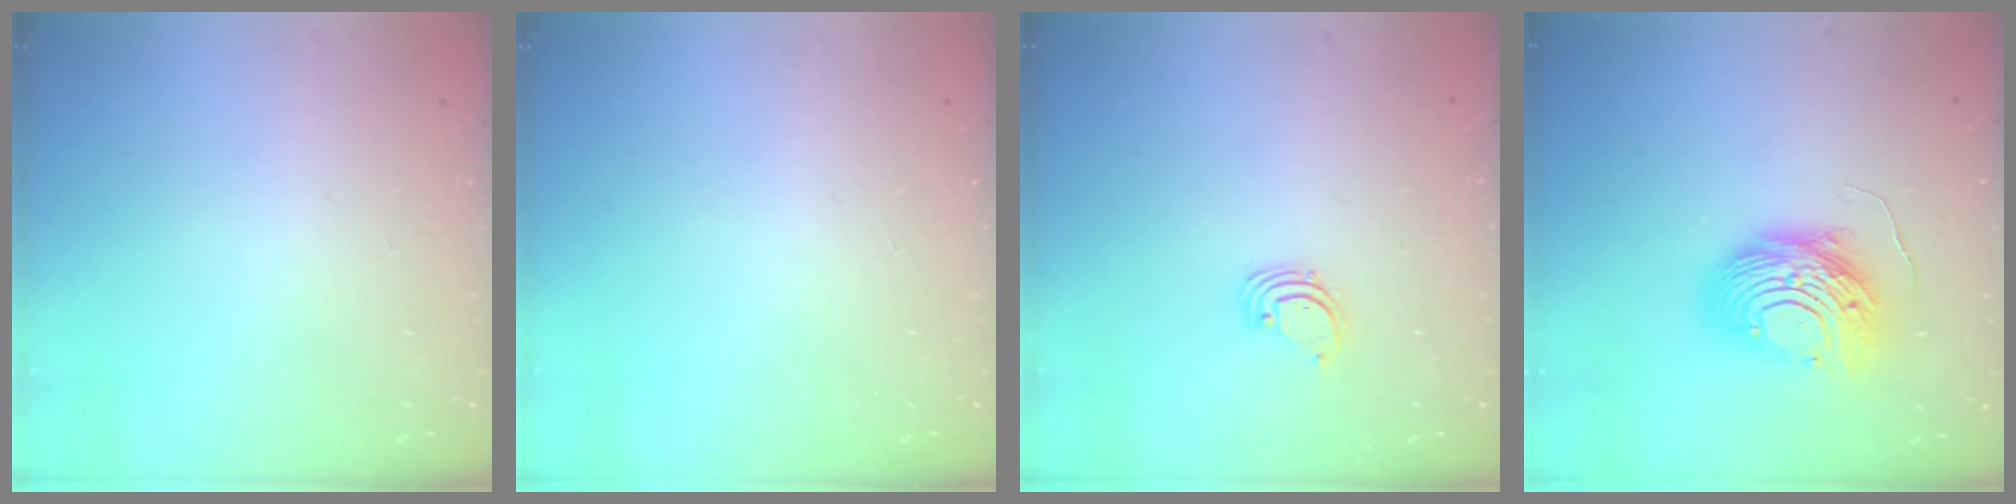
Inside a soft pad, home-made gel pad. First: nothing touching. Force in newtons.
{"total": 0.0}
{"total": 1.4, "press": 1.4, "slide": 0.1}
{"total": 12.5, "press": 12.5, "slide": 0.7}